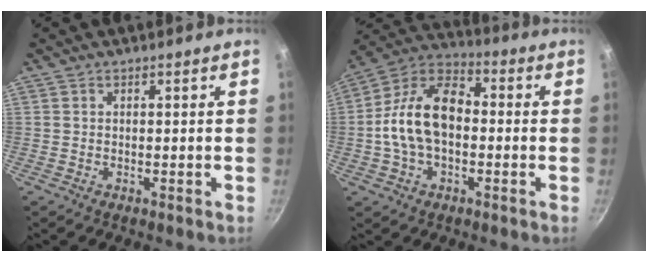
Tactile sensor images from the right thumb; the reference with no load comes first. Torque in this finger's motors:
{"motor_torque": [1.97, 1.96, 1.48, -0.77, 0.61]}